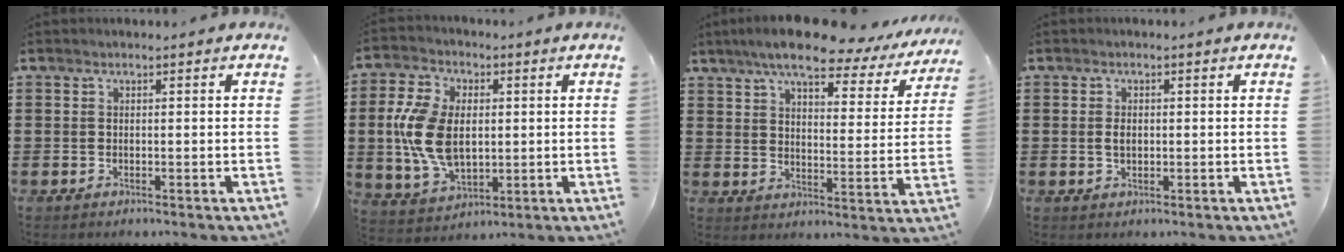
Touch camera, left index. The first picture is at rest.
{"total": 11.0, "force": [0.5, 7.1, 8.4], "torque": [-0.204, 0.007, 0.005]}
{"total": 9.2, "force": [7.6, 1.3, 4.9], "torque": [-0.101, -0.037, 0.126]}
{"total": 1.7, "force": [0.0, 1.0, 1.4], "torque": [-0.030, 0.004, 0.000]}